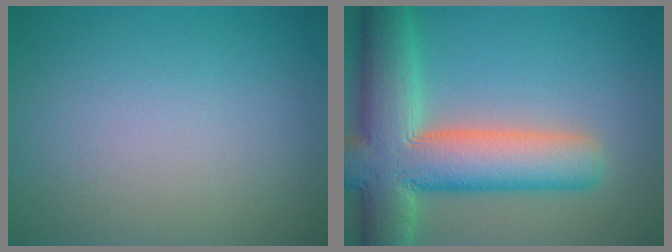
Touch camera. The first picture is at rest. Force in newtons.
{"total": 11.8, "press": 11.8, "slide": 0.9}